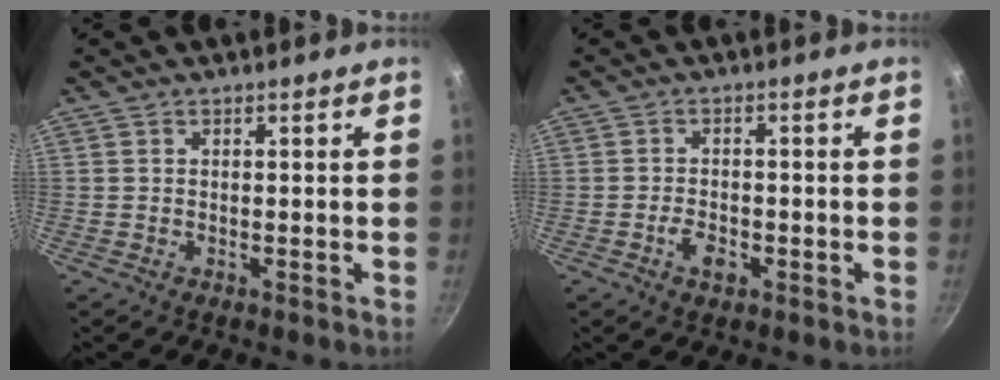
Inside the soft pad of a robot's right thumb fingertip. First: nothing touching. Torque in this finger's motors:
{"motor_torque": [1.13, 0.90, -0.30, -0.08, 0.19]}